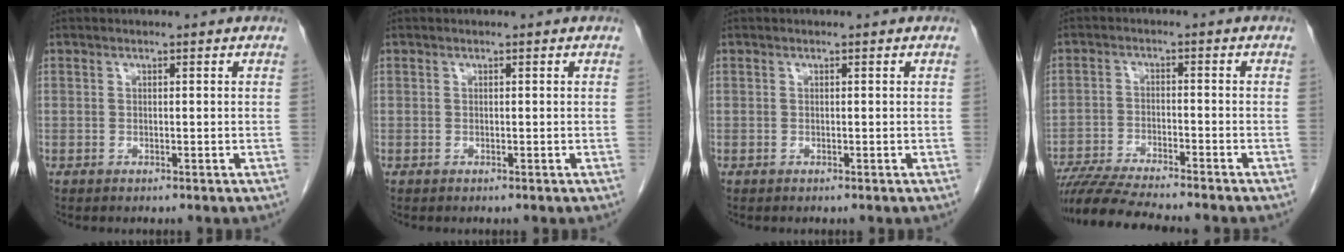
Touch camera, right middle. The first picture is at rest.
{"total": 0.0}
{"total": 0.0}
{"total": 11.4, "force": [-10.2, 0.2, 5.1], "torque": [-0.084, -0.019, -0.167]}